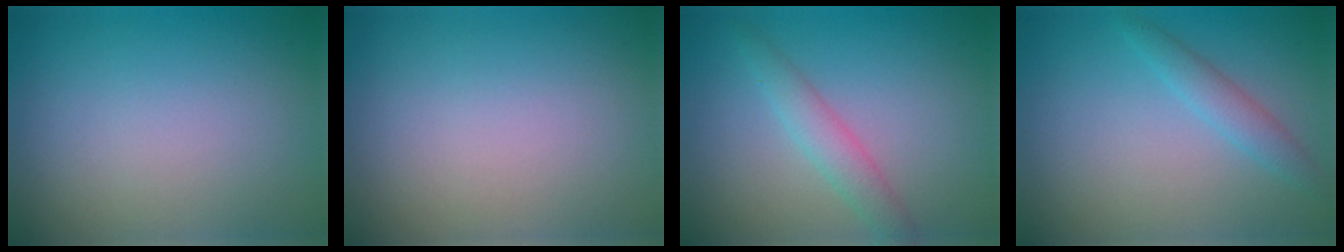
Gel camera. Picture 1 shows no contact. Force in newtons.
{"total": 0.0}
{"total": 2.9, "press": 2.9, "slide": 0.1}
{"total": 1.9, "press": 1.9, "slide": 0.1}